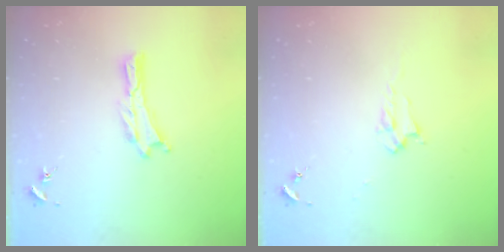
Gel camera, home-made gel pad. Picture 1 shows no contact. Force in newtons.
{"total": 2.2, "press": 2.2, "slide": 0.4}